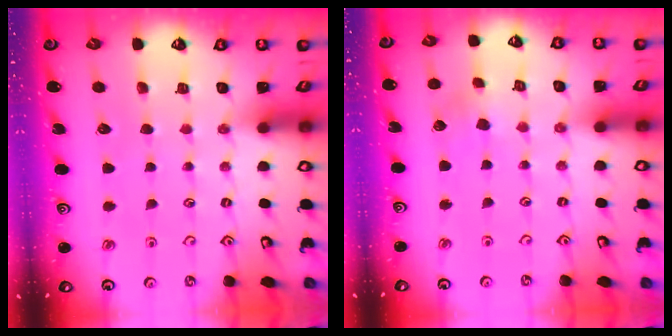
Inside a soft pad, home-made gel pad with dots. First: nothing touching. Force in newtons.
{"total": 2.4, "press": 2.3, "slide": 0.4}